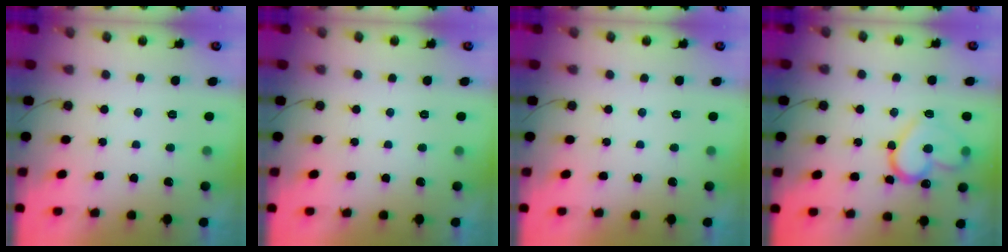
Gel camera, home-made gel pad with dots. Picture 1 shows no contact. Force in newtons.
{"total": 0.0}
{"total": 0.0}
{"total": 15.7, "press": 15.6, "slide": 1.8}